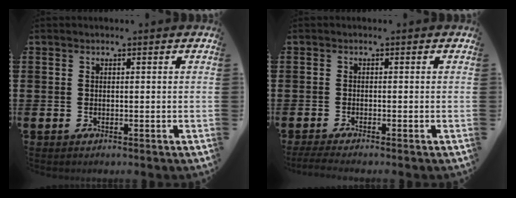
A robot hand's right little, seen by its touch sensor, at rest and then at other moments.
{"total": 0.9, "force": [-0.5, 0.1, 0.8], "torque": [-0.013, 0.000, -0.008]}